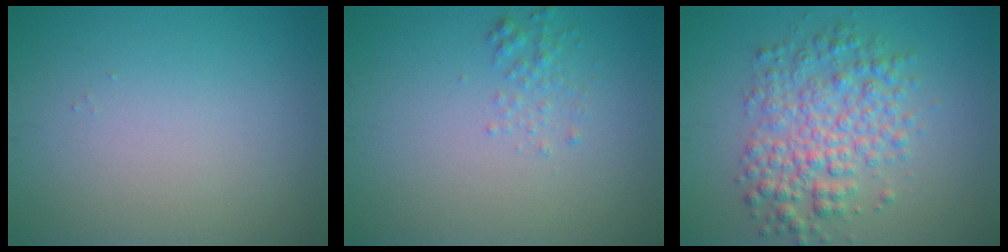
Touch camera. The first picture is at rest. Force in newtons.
{"total": 1.3, "press": 1.3, "slide": 0.1}
{"total": 5.4, "press": 5.4, "slide": 0.0}